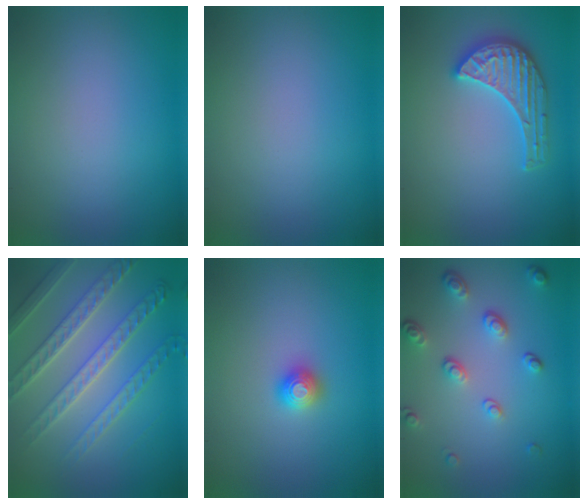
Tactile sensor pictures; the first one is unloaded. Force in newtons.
{"total": 0.0}
{"total": 3.6, "press": 3.5, "slide": 0.5}
{"total": 5.1, "press": 4.9, "slide": 1.7}
{"total": 1.3, "press": 1.3, "slide": 0.2}
{"total": 3.3, "press": 2.5, "slide": 2.1}